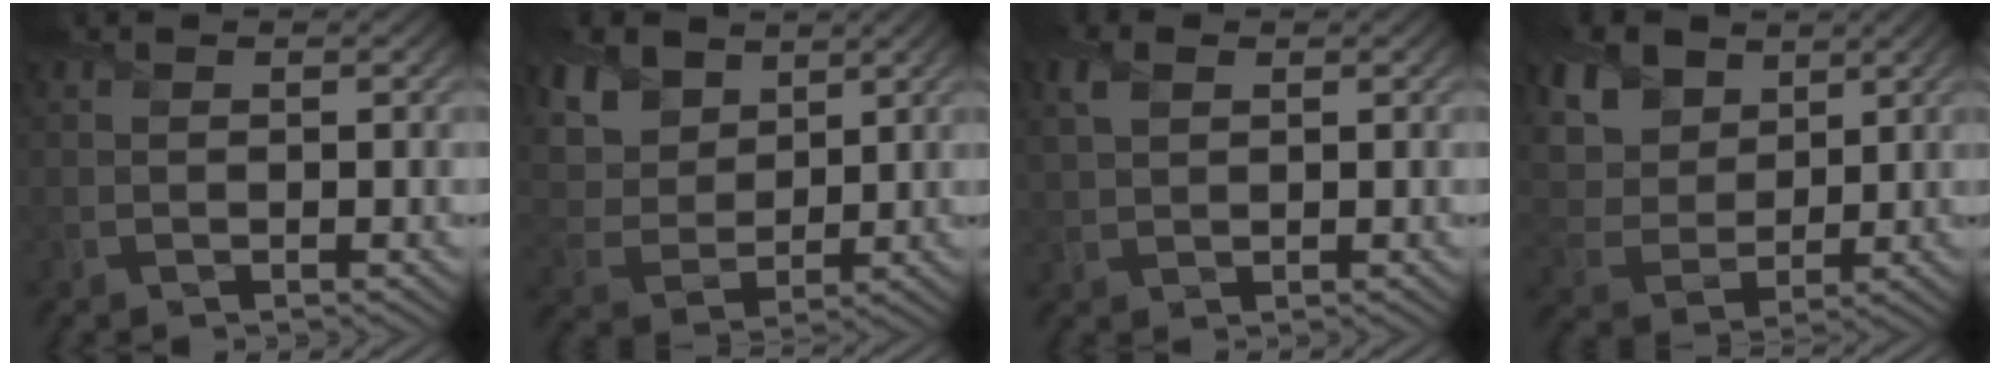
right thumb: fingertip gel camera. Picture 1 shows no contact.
{"total": 9.7, "force": [5.7, 6.2, 4.7], "torque": [-0.169, -0.005, 0.119]}
{"total": 3.4, "force": [1.5, 2.1, 2.2], "torque": [-0.062, 0.007, 0.030]}
{"total": 11.8, "force": [6.5, 8.0, 5.8], "torque": [-0.184, 0.010, 0.131]}